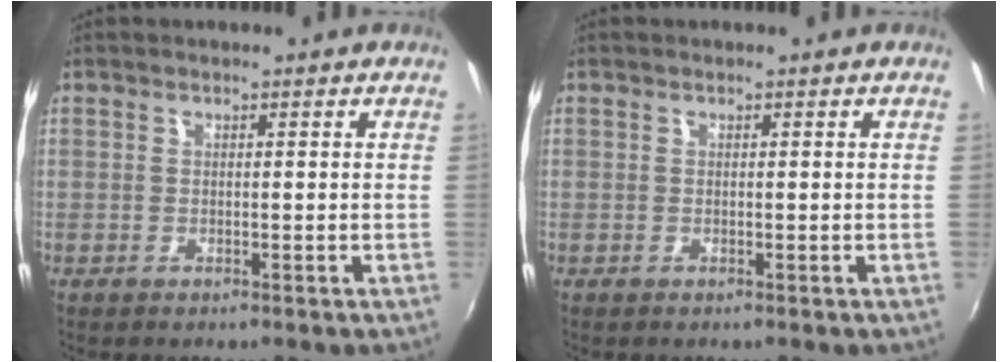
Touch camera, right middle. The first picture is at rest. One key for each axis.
{"total": 0.0}